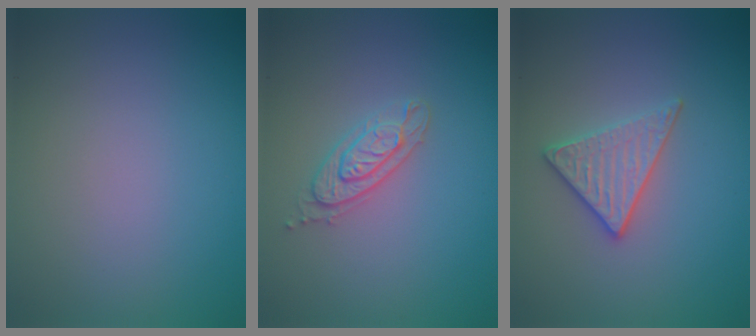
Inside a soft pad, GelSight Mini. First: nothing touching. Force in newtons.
{"total": 2.3, "press": 2.2, "slide": 0.5}
{"total": 2.8, "press": 2.6, "slide": 1.1}